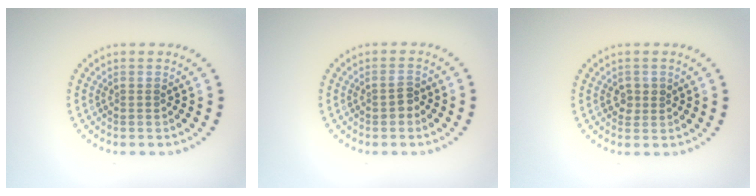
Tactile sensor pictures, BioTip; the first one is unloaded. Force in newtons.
{"total": 1.3, "press": 1.3, "slide": 0.4}
{"total": 1.3, "press": 1.3, "slide": 0.2}